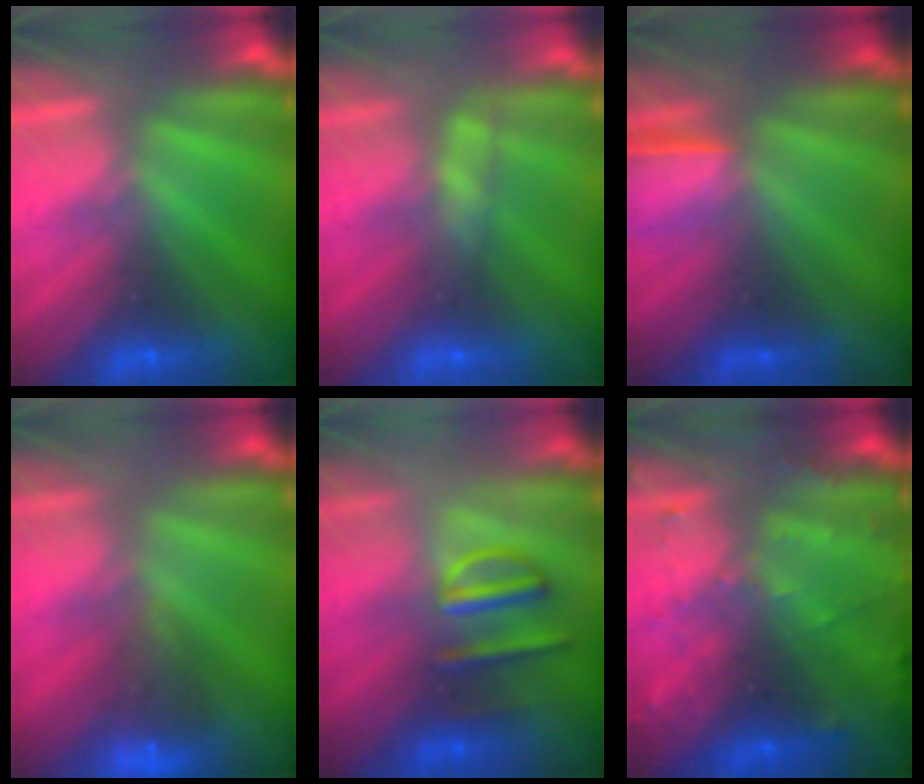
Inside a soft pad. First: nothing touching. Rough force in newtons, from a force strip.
{"total": 2.6}
{"total": 1.4}
{"total": 7.2}
{"total": 3.3}
{"total": 5.9}